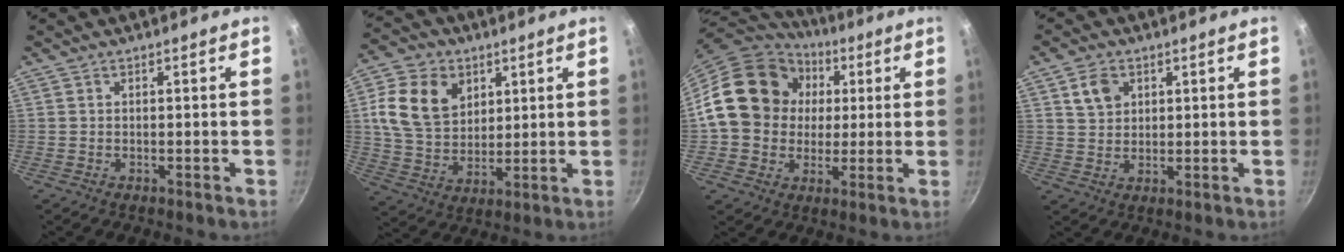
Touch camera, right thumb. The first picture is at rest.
{"total": 14.6, "force": [4.7, 10.8, 8.5], "torque": [-0.135, -0.011, 0.088]}
{"total": 19.5, "force": [3.0, 16.6, 9.6], "torque": [-0.146, 0.022, 0.046]}
{"total": 5.2, "force": [2.1, 4.0, 2.6], "torque": [-0.029, -0.002, 0.042]}